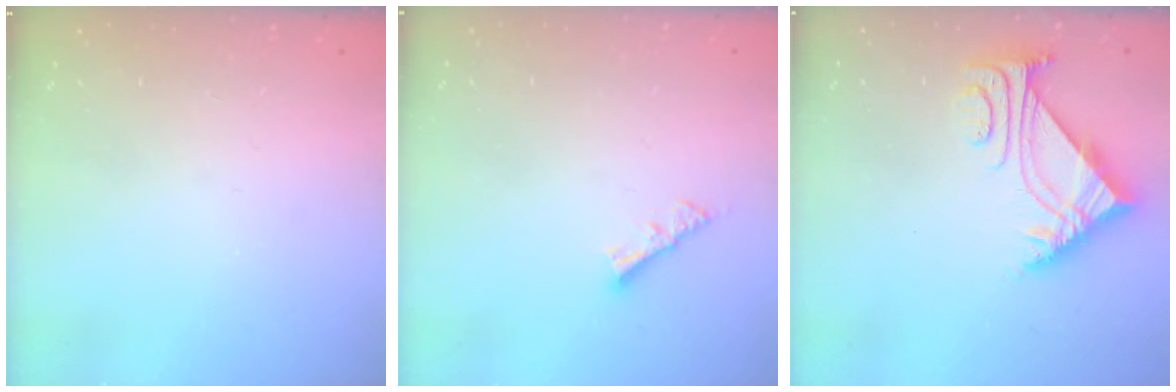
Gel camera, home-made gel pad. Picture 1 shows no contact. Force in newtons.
{"total": 4.2, "press": 4.2, "slide": 0.3}
{"total": 4.9, "press": 4.8, "slide": 0.7}